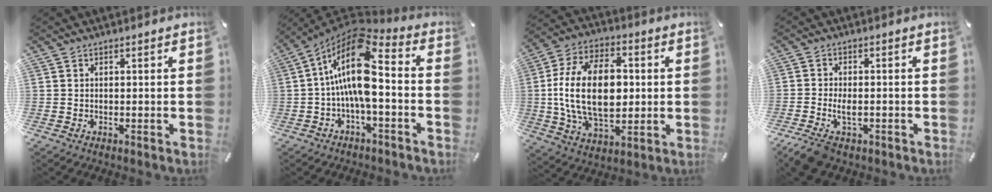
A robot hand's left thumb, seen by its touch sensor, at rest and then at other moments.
{"total": 16.6, "force": [0.3, 7.0, 15.0], "torque": [-0.298, -0.007, 0.005]}
{"total": 21.1, "force": [0.6, 13.2, 16.4], "torque": [-0.343, 0.000, 0.006]}
{"total": 5.5, "force": [-2.1, 3.2, 3.9], "torque": [-0.081, 0.006, -0.037]}